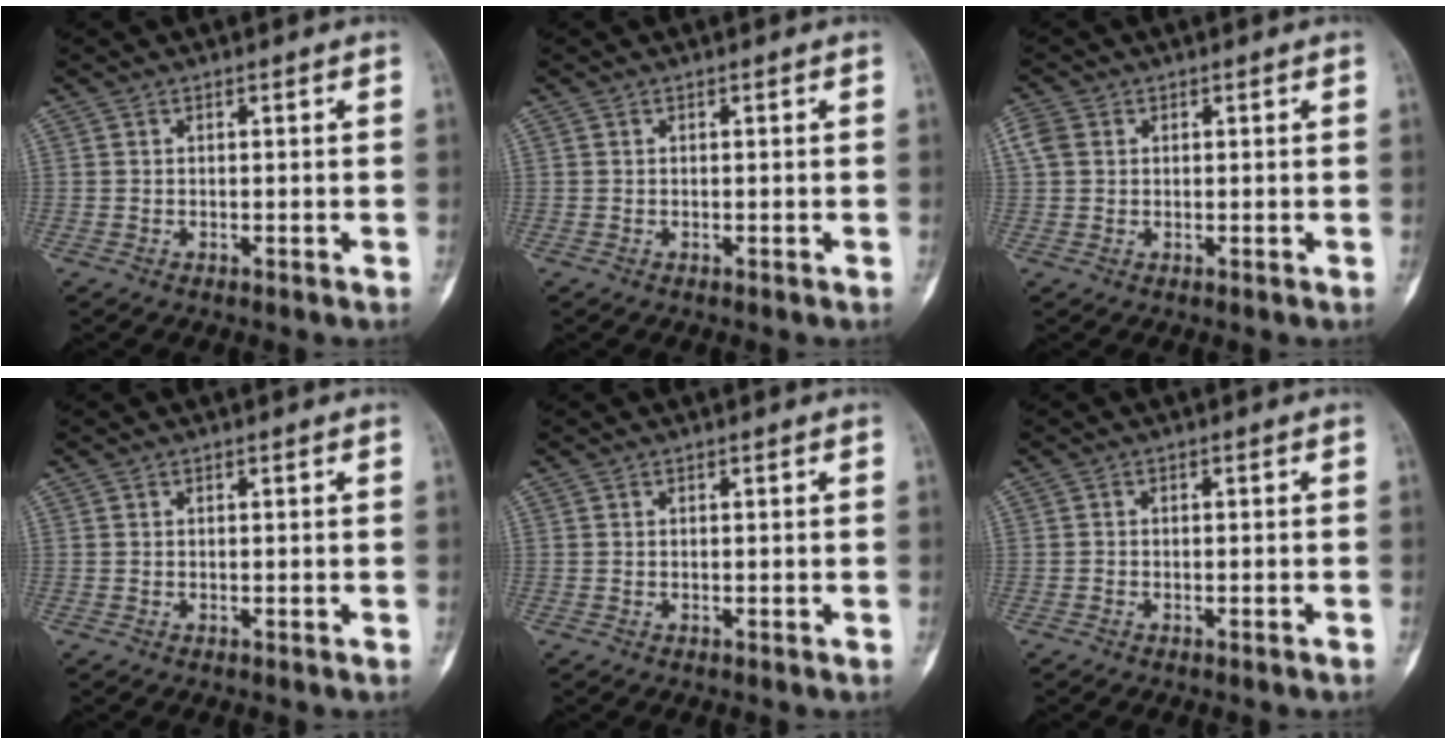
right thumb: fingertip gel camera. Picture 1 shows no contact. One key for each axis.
{"total": 0.0}
{"total": 3.3, "fx": 0.9, "fy": 2.7, "fz": 1.7, "tx": -0.043, "ty": 0.009, "tz": 0.017}
{"total": 0.0}
{"total": 0.0}
{"total": 0.7, "fx": -0.7, "fy": 0.1, "fz": 0.3, "tx": -0.009, "ty": 0.001, "tz": -0.012}